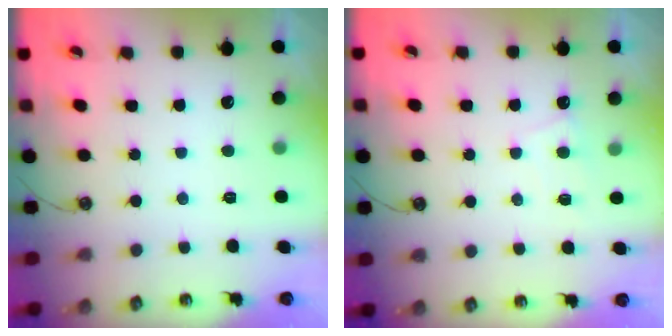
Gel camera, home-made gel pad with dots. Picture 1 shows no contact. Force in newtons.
{"total": 2.3, "press": 2.2, "slide": 0.3}